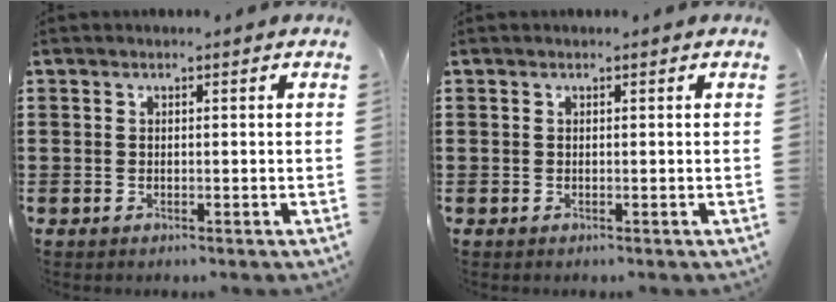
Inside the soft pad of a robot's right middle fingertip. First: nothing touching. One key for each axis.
{"total": 0.0}